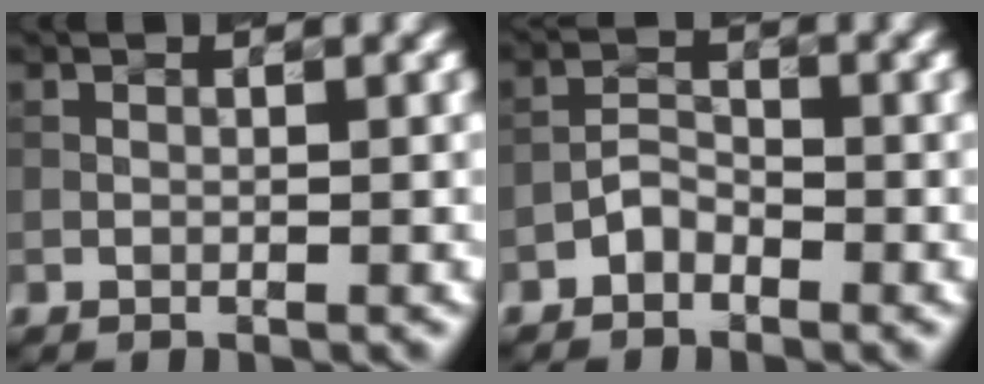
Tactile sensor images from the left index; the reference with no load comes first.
{"total": 1.8, "force": [-1.3, 1.0, 0.8], "torque": [-0.012, 0.010, -0.027]}